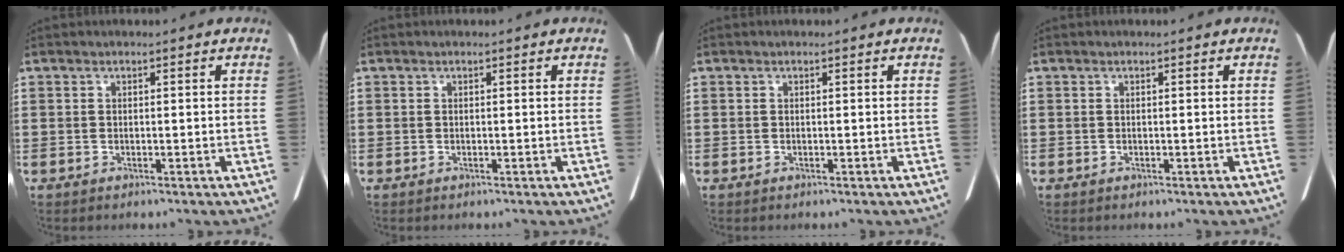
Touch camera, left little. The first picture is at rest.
{"total": 0.0}
{"total": 0.0}
{"total": 0.0}